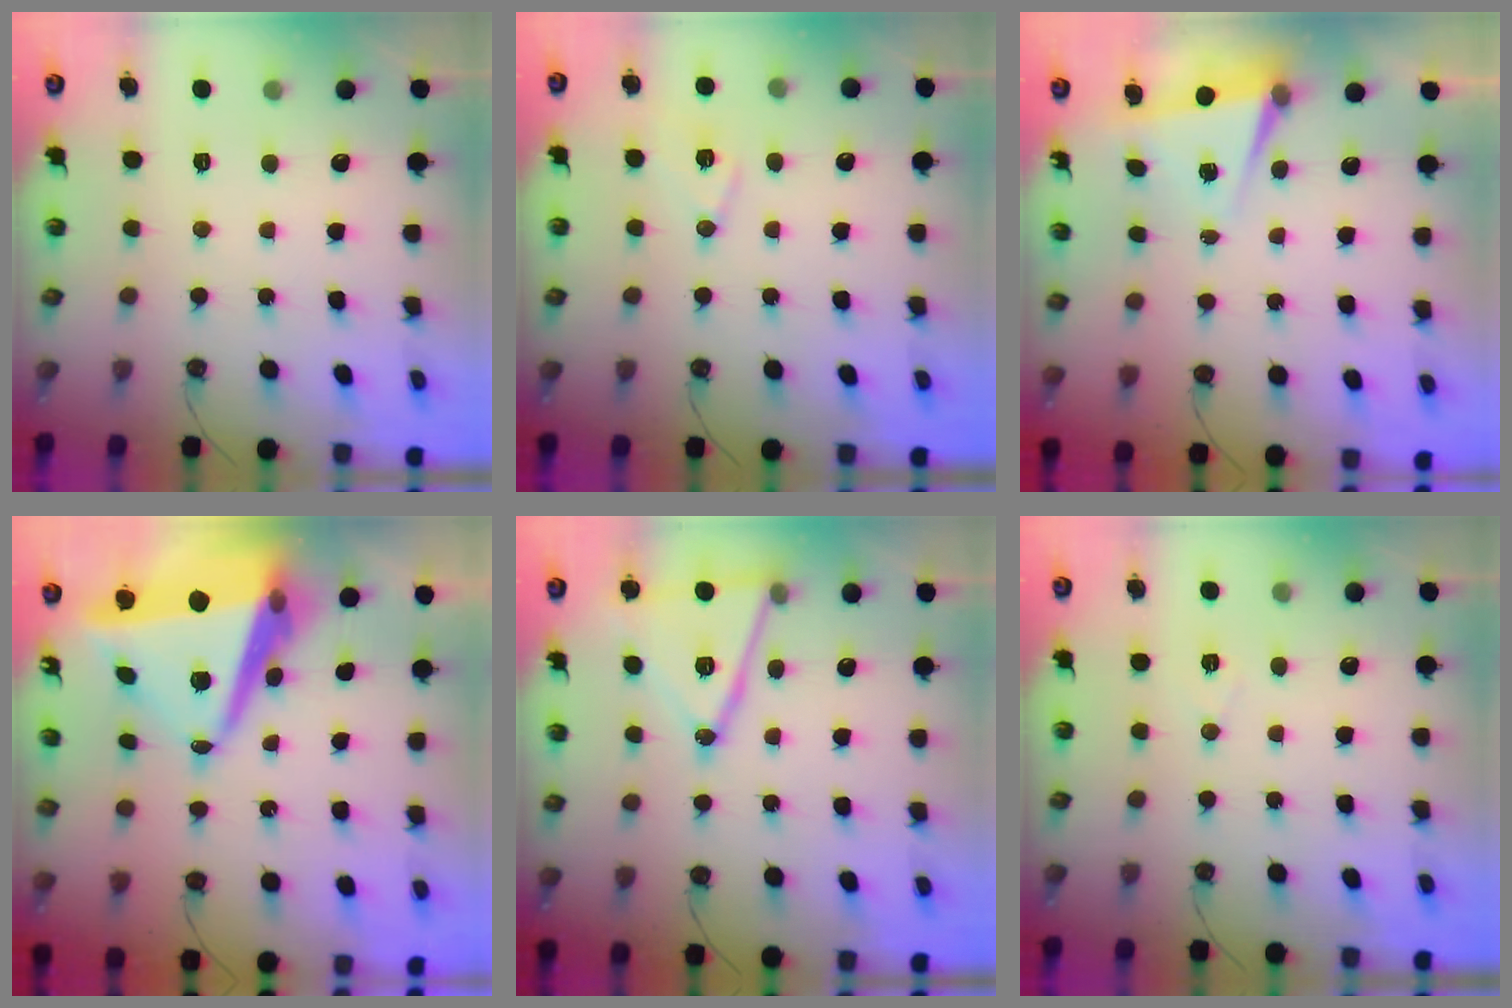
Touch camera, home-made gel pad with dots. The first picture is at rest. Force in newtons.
{"total": 8.8, "press": 8.1, "slide": 3.6}
{"total": 4.5, "press": 3.4, "slide": 2.9}
{"total": 14.8, "press": 14.5, "slide": 3.0}
{"total": 15.9, "press": 15.5, "slide": 3.6}
{"total": 5.6, "press": 3.4, "slide": 4.4}